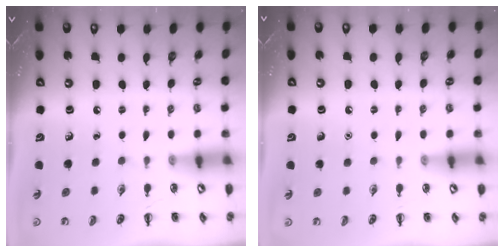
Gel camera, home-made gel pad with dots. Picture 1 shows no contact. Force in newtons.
{"total": 1.6, "press": 1.5, "slide": 0.1}